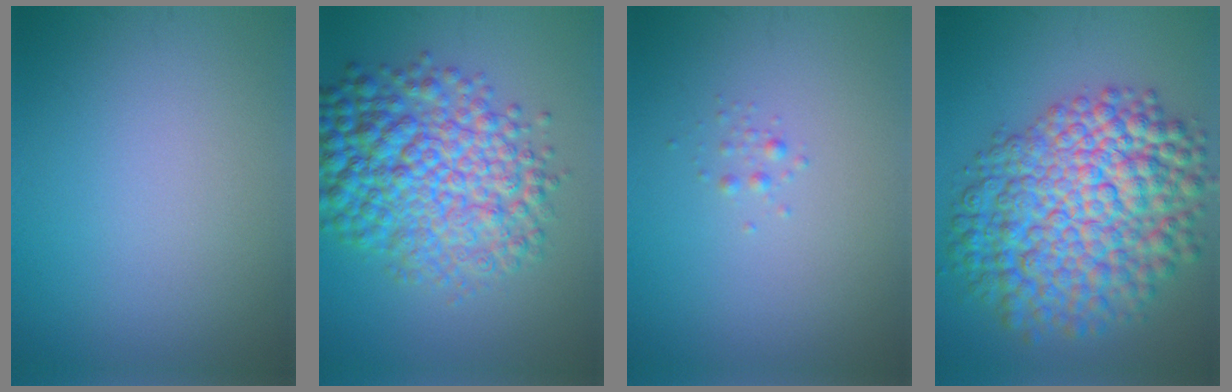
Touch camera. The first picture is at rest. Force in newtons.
{"total": 9.7, "press": 9.7, "slide": 0.1}
{"total": 0.7, "press": 0.7, "slide": 0.0}
{"total": 12.1, "press": 12.1, "slide": 0.3}